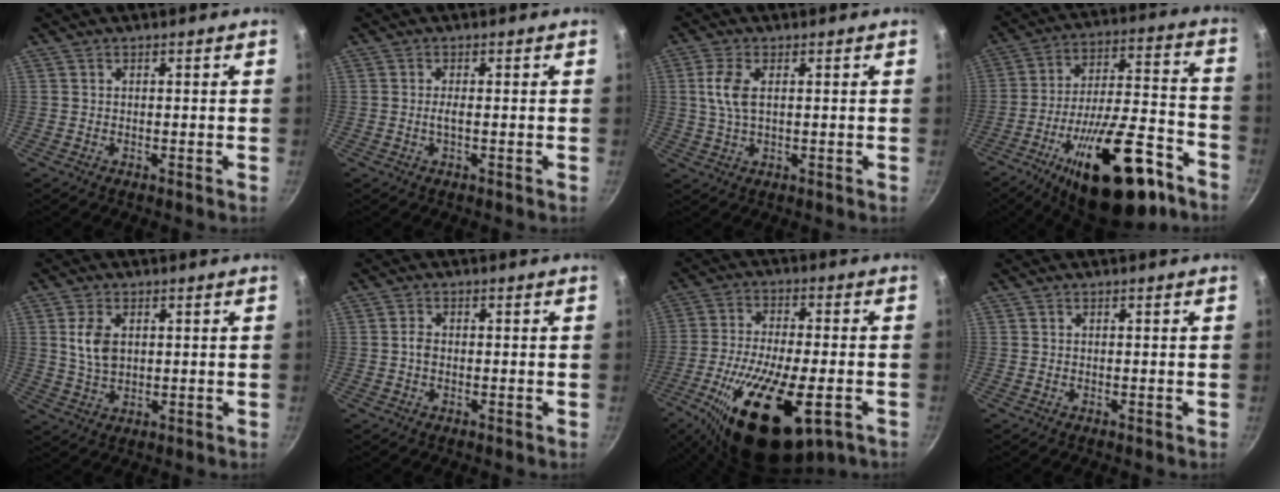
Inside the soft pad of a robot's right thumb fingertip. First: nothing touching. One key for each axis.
{"total": 1.3, "fx": -0.3, "fy": 0.1, "fz": 1.2, "tx": -0.030, "ty": 0.000, "tz": -0.007}
{"total": 5.6, "fx": 1.1, "fy": 2.7, "fz": 4.8, "tx": -0.105, "ty": 0.005, "tz": 0.020}
{"total": 26.2, "fx": -14.8, "fy": 10.2, "fz": 19.0, "tx": -0.267, "ty": 0.079, "tz": -0.219}
{"total": 6.3, "fx": 1.4, "fy": 4.0, "fz": 4.7, "tx": -0.086, "ty": -0.006, "tz": 0.029}
{"total": 1.8, "fx": -0.2, "fy": 1.3, "fz": 1.3, "tx": -0.025, "ty": 0.006, "tz": -0.006}
{"total": 21.3, "fx": -8.8, "fy": 8.1, "fz": 17.6, "tx": -0.302, "ty": 0.001, "tz": -0.142}
{"total": 0.0}